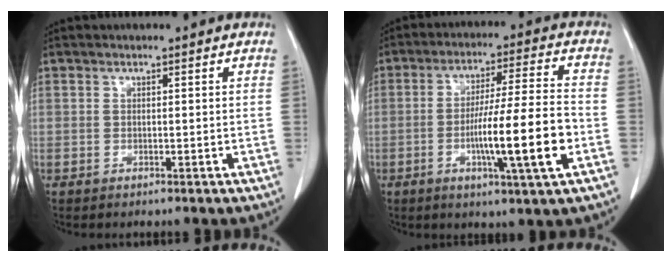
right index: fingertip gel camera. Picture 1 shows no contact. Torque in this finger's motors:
{"motor_torque": [1.89, -0.25, 0.93, 0.21]}